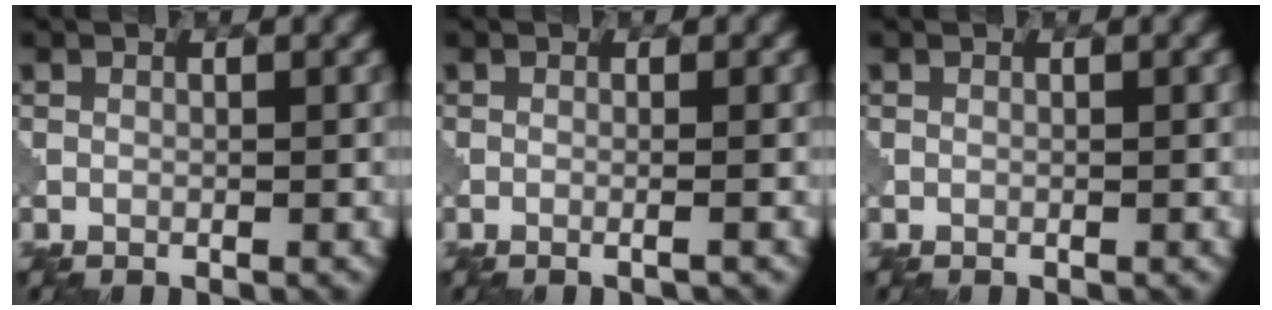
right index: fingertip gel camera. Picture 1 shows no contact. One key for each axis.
{"total": 1.4, "fx": -0.1, "fy": 0.5, "fz": 1.3, "tx": -0.013, "ty": -0.002, "tz": -0.018}
{"total": 0.0}